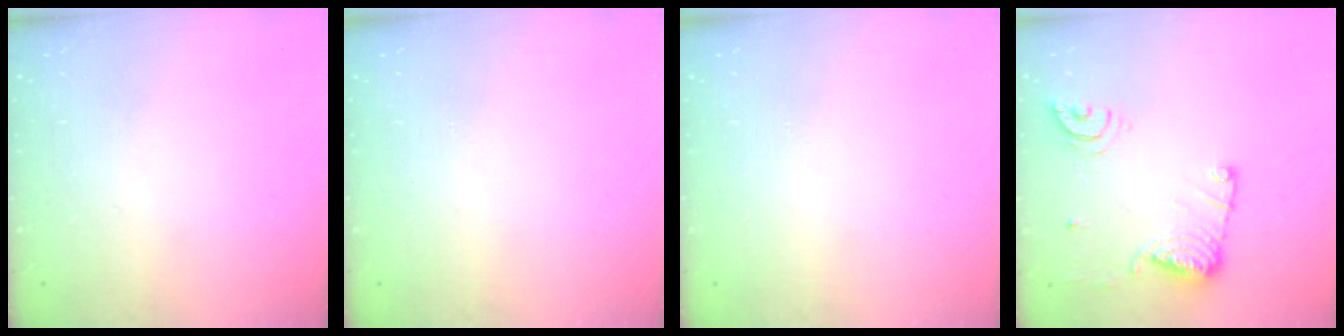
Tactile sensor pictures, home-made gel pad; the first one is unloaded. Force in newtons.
{"total": 0.0}
{"total": 0.0}
{"total": 12.2, "press": 12.2, "slide": 1.2}